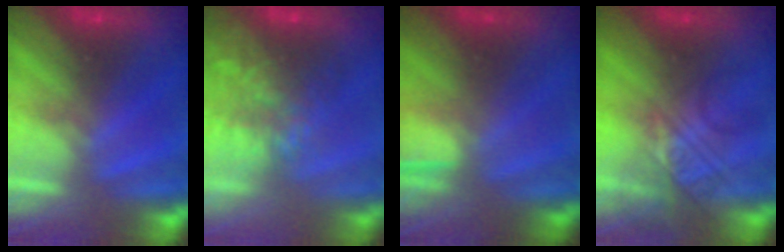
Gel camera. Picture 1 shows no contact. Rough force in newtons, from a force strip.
{"total": 10.5}
{"total": 1.3}
{"total": 2.4}